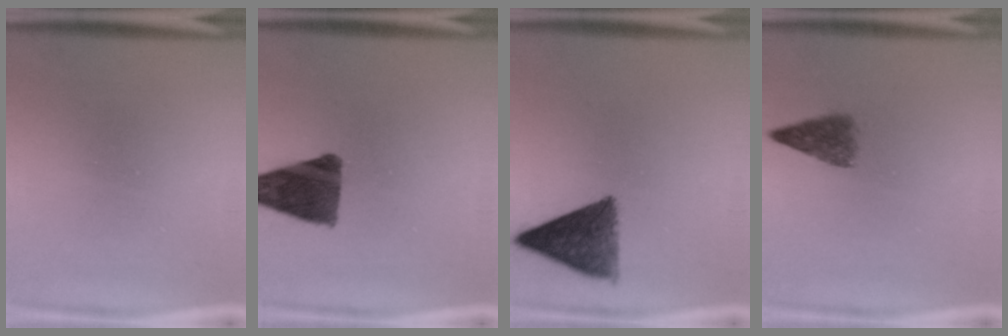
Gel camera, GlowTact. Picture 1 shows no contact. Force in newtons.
{"total": 10.8}
{"total": 9.8}
{"total": 4.1}